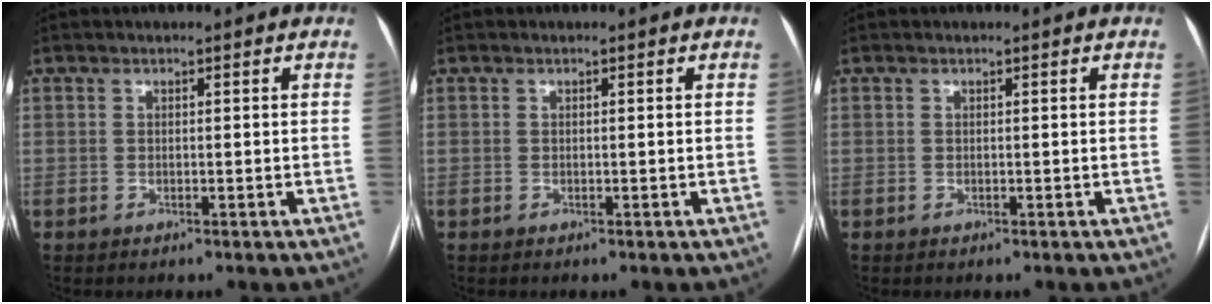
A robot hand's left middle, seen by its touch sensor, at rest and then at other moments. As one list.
[{"total": 0.0}, {"total": 0.0}]